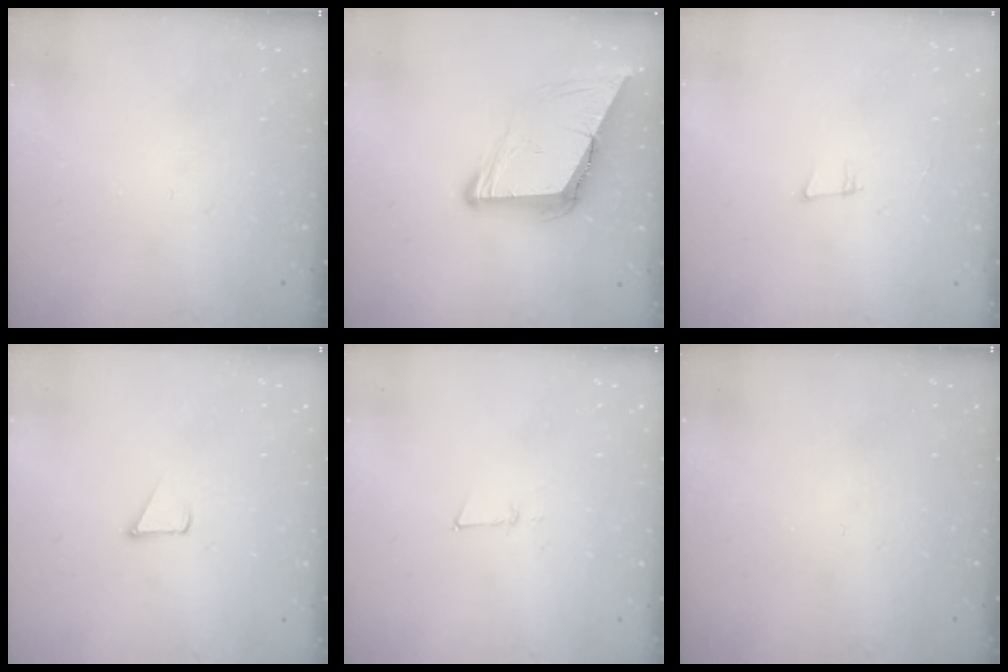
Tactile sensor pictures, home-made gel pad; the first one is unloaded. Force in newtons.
{"total": 9.5, "press": 9.4, "slide": 1.6}
{"total": 5.8, "press": 5.1, "slide": 2.8}
{"total": 2.4, "press": 2.4, "slide": 0.2}
{"total": 3.9, "press": 3.8, "slide": 0.9}
{"total": 0.0}